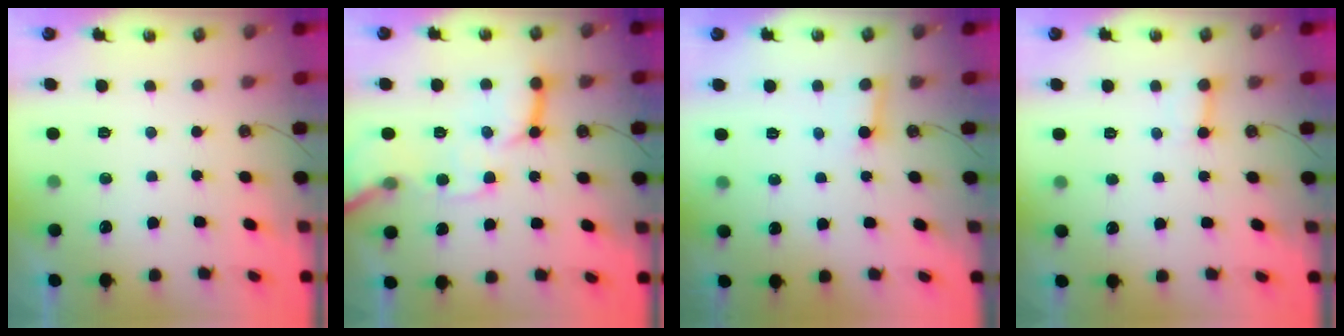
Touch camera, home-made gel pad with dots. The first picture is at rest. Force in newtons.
{"total": 16.6, "press": 16.5, "slide": 1.9}
{"total": 3.0, "press": 3.0, "slide": 0.4}
{"total": 2.5, "press": 2.5, "slide": 0.4}